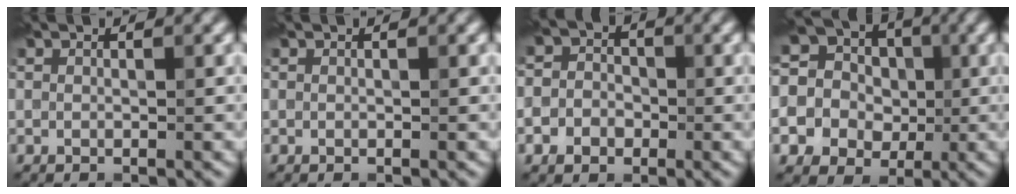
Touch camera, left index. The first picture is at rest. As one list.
[{"total": 0.0}, {"total": 4.3, "force": [-1.0, 3.9, 1.5], "torque": [0.002, 0.009, -0.038]}, {"total": 14.7, "force": [-0.8, 13.9, 4.9], "torque": [-0.150, 0.005, -0.045]}]